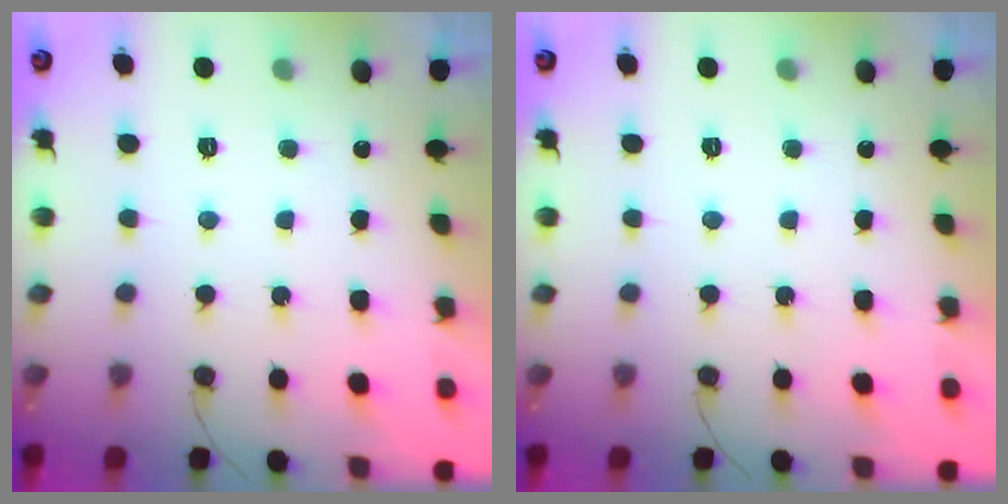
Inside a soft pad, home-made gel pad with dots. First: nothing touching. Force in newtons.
{"total": 0.0}